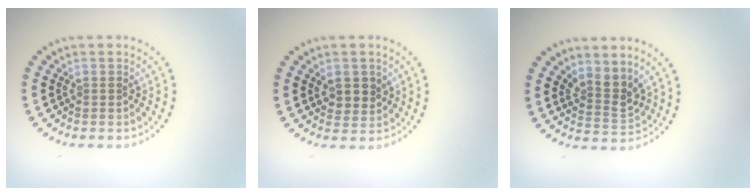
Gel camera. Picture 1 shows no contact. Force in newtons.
{"total": 2.3, "press": 2.1, "slide": 0.8}
{"total": 2.7, "press": 2.0, "slide": 1.8}